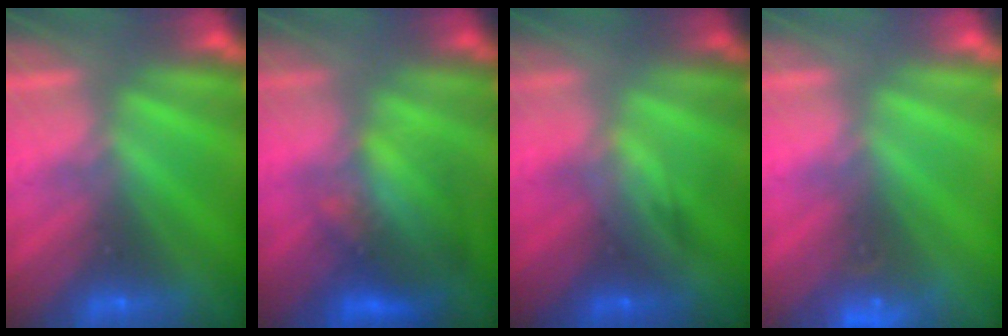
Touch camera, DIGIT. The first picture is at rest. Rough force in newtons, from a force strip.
{"total": 3.9}
{"total": 1.6}
{"total": 3.2}